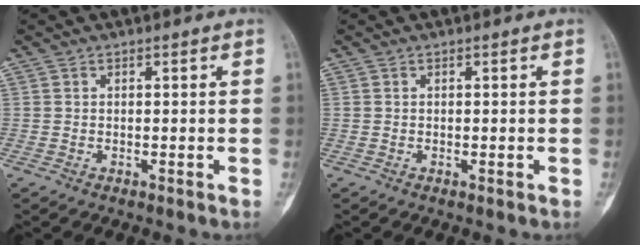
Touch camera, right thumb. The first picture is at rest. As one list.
[{"total": 0.0}]